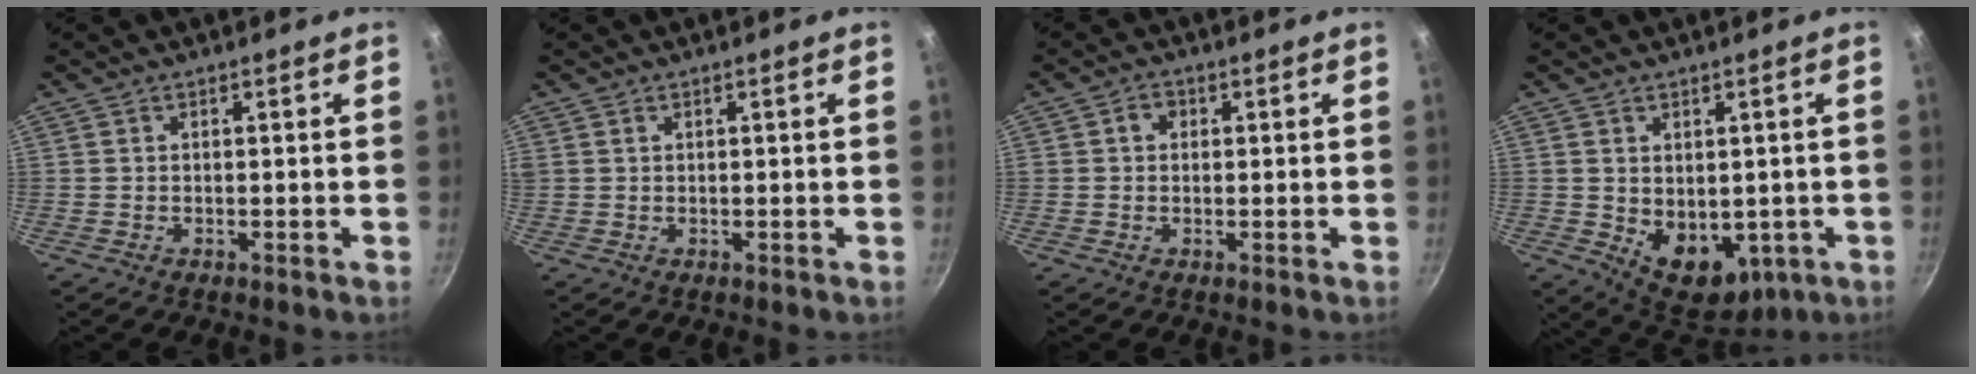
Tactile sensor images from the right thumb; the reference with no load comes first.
{"total": 0.5, "force": [0.3, 0.4, 0.2], "torque": [-0.004, 0.002, 0.006]}
{"total": 2.4, "force": [0.5, 2.1, 1.2], "torque": [-0.007, 0.004, 0.004]}
{"total": 10.5, "force": [-1.2, 7.4, 7.4], "torque": [-0.079, -0.018, 0.008]}